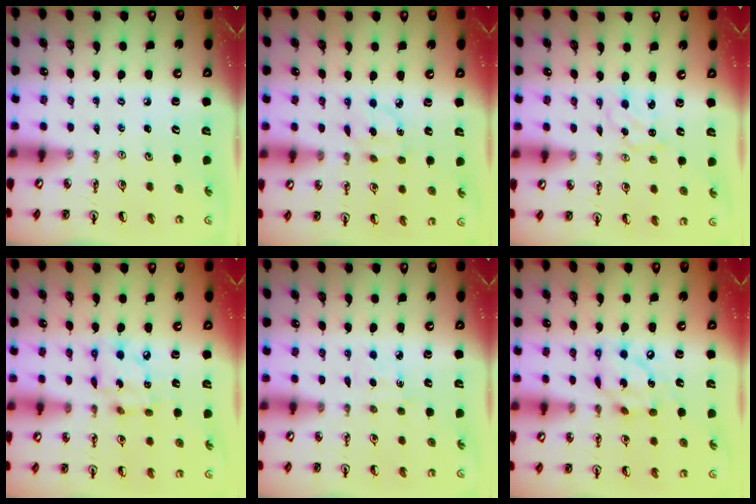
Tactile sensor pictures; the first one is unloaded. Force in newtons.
{"total": 5.1, "press": 5.1, "slide": 0.6}
{"total": 1.4, "press": 1.4, "slide": 0.3}
{"total": 8.5, "press": 8.5, "slide": 0.5}
{"total": 3.0, "press": 3.0, "slide": 0.4}
{"total": 12.4, "press": 12.4, "slide": 0.9}